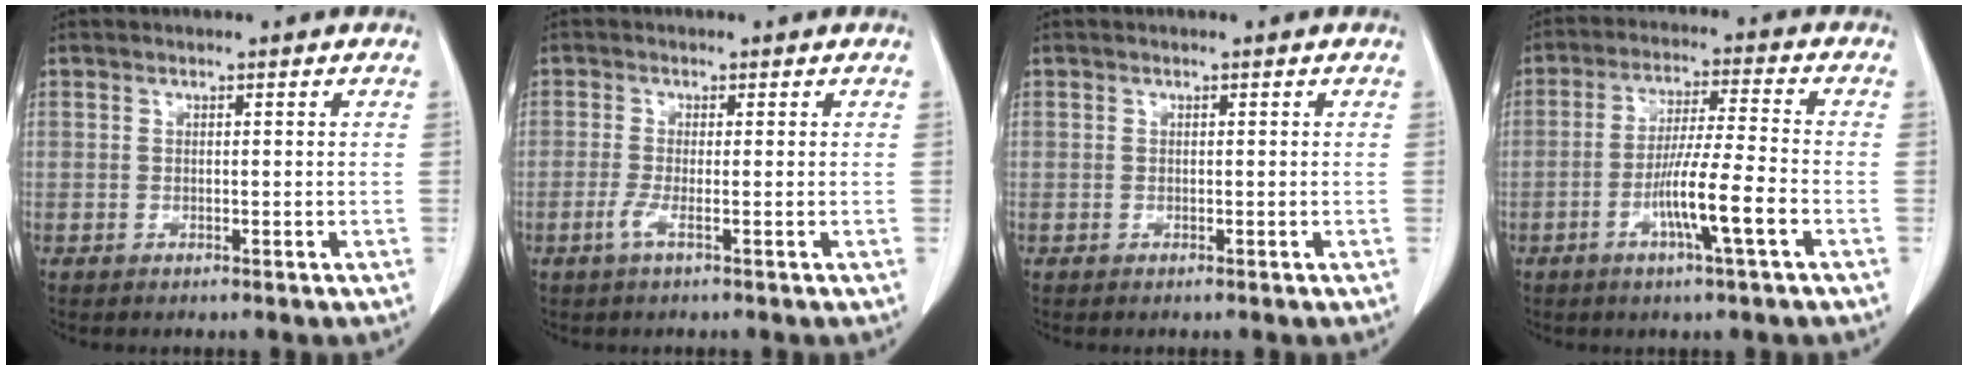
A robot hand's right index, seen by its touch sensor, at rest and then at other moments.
{"total": 1.9, "force": [-0.9, -0.2, 1.7], "torque": [-0.038, -0.005, -0.021]}
{"total": 0.0}
{"total": 9.2, "force": [-3.5, -0.4, 8.5], "torque": [-0.155, -0.006, -0.066]}